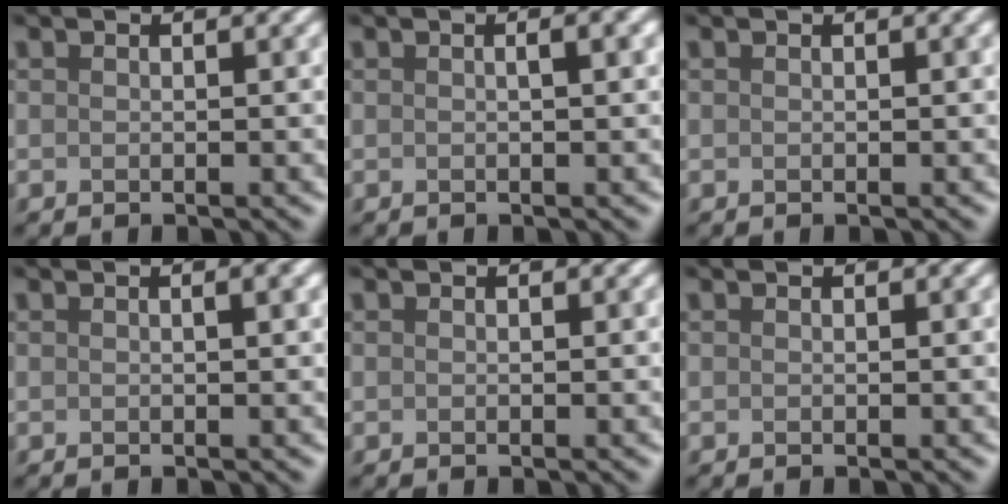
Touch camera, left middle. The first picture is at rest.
{"total": 2.1, "force": [0.6, 0.7, 1.9], "torque": [-0.021, 0.003, -0.002]}
{"total": 0.7, "force": [0.2, 0.2, 0.6], "torque": [-0.004, 0.004, 0.001]}
{"total": 1.4, "force": [0.4, 0.4, 1.2], "torque": [-0.015, 0.002, 0.001]}
{"total": 0.0}
{"total": 0.0}